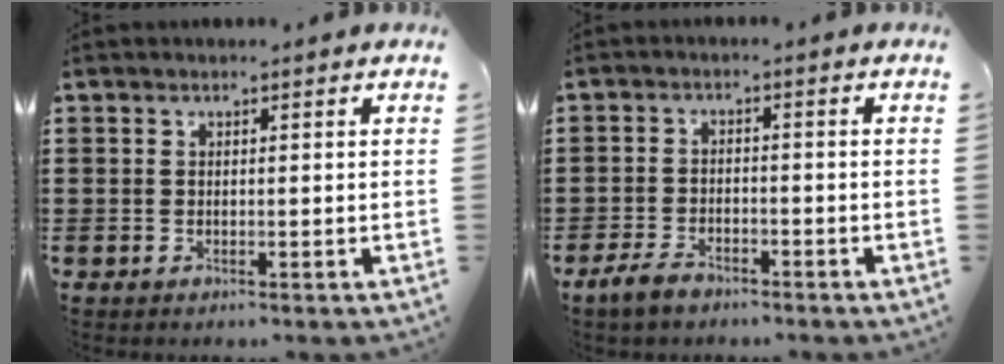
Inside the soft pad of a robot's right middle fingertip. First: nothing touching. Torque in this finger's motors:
{"motor_torque": [1.53, -0.11, 0.38, 0.03]}